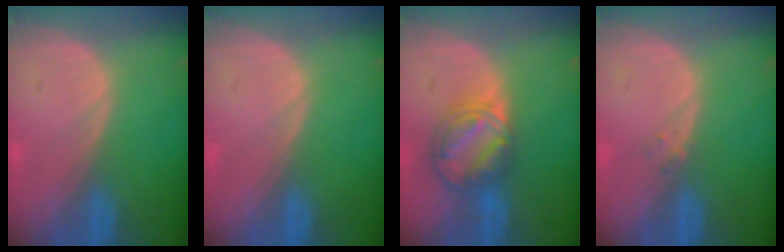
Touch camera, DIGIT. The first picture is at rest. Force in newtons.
{"total": 0.0}
{"total": 8.1, "press": 7.0, "slide": 4.1}
{"total": 0.9, "press": 0.9, "slide": 0.2}